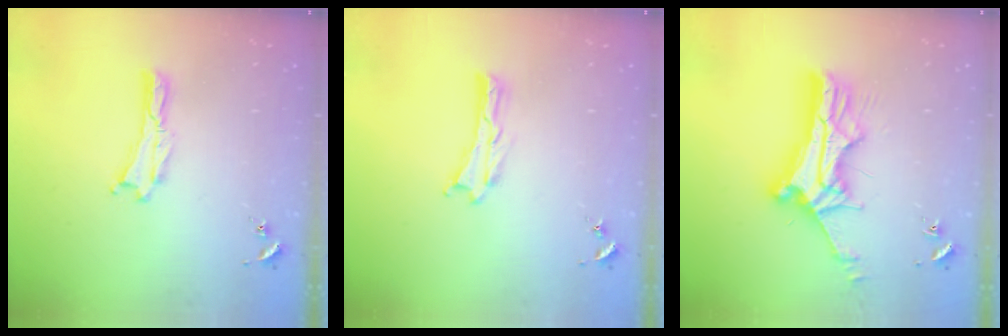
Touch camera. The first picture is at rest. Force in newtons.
{"total": 0.0}
{"total": 11.6, "press": 11.6, "slide": 1.1}